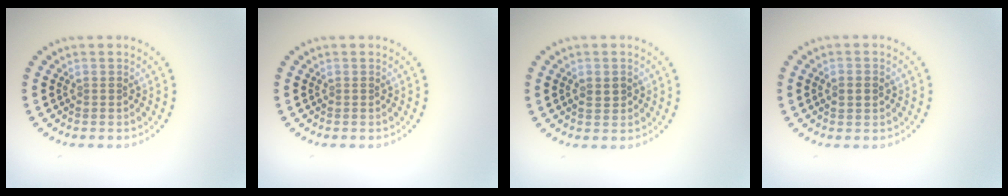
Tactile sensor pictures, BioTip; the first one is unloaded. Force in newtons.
{"total": 0.0}
{"total": 1.2, "press": 1.2, "slide": 0.1}
{"total": 2.0, "press": 1.9, "slide": 0.3}